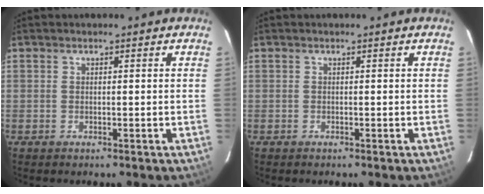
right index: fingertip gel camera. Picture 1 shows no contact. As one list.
[{"total": 0.0}]